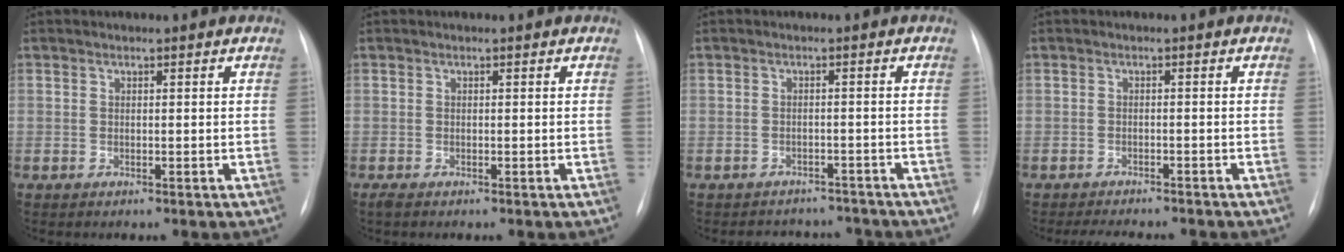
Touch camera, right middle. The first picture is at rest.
{"total": 0.8, "force": [-0.6, 0.2, 0.5], "torque": [-0.011, -0.002, -0.010]}
{"total": 6.3, "force": [-5.9, 2.3, 0.0], "torque": [0.006, 0.017, -0.069]}
{"total": 6.9, "force": [-6.2, 1.4, 2.5], "torque": [-0.032, -0.005, -0.084]}